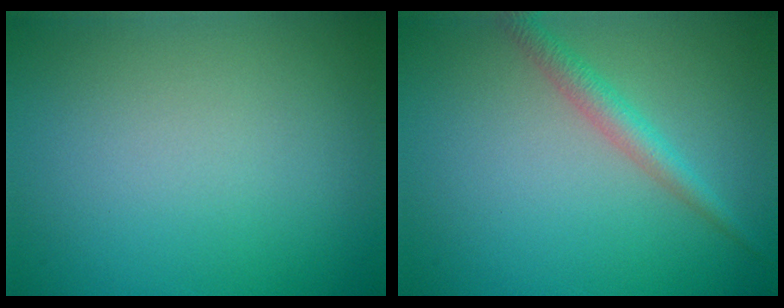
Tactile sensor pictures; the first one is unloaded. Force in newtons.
{"total": 2.2, "press": 2.2, "slide": 0.1}